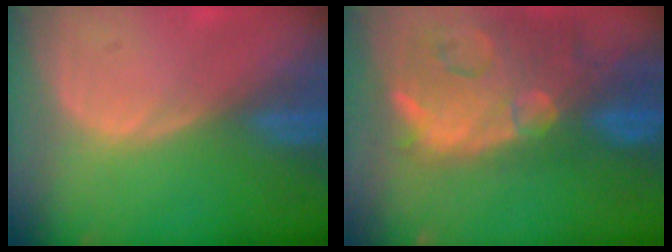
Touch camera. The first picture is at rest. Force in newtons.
{"total": 15.0, "press": 11.9, "slide": 9.0}